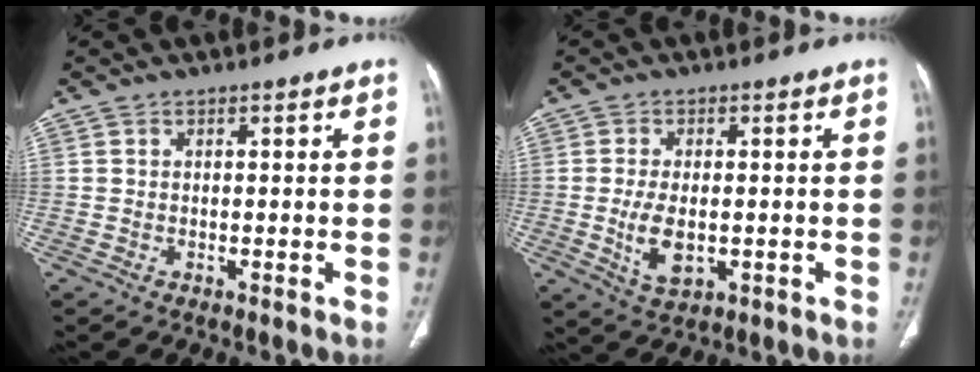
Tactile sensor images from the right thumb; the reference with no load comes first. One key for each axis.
{"total": 6.7, "fx": -1.0, "fy": 3.6, "fz": 5.5, "tx": -0.106, "ty": -0.008, "tz": -0.009}